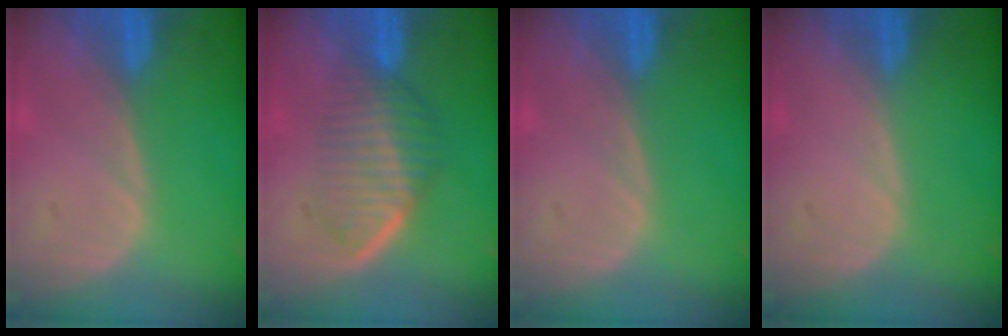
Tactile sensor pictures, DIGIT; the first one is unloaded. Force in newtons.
{"total": 6.9, "press": 6.0, "slide": 3.4}
{"total": 0.0}
{"total": 0.0}